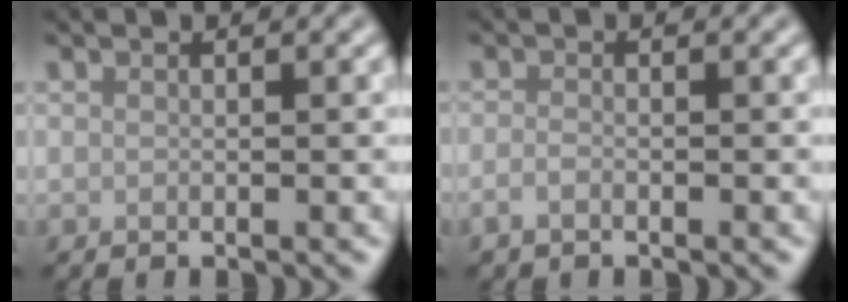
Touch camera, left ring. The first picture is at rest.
{"total": 1.0, "force": [-0.6, 0.4, 0.7], "torque": [-0.016, -0.001, -0.014]}